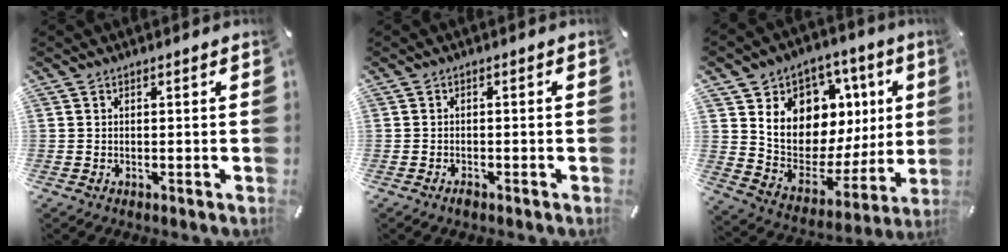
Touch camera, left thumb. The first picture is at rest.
{"total": 1.3, "force": [-1.0, 0.5, 0.7], "torque": [-0.015, 0.003, -0.020]}
{"total": 11.6, "force": [4.0, 9.7, 5.1], "torque": [-0.072, -0.054, 0.077]}